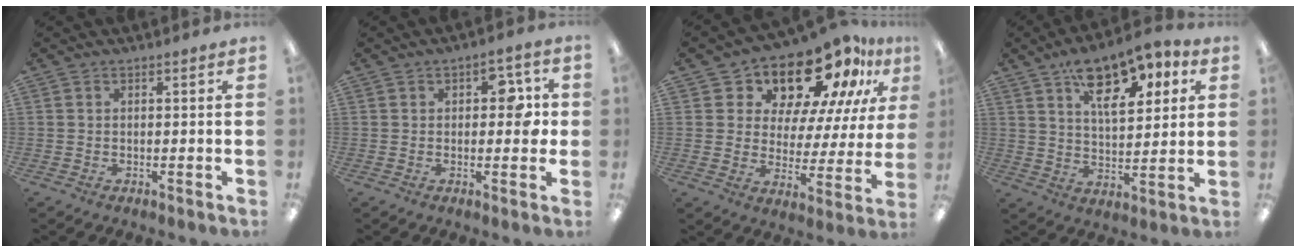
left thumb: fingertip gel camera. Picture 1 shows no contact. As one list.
[{"total": 6.7, "force": [1.4, 3.8, 5.3], "torque": [-0.061, 0.002, 0.017]}, {"total": 17.3, "force": [13.9, 7.1, 7.5], "torque": [-0.127, -0.112, 0.233]}, {"total": 14.6, "force": [8.9, 7.1, 9.1], "torque": [-0.131, -0.034, 0.153]}]